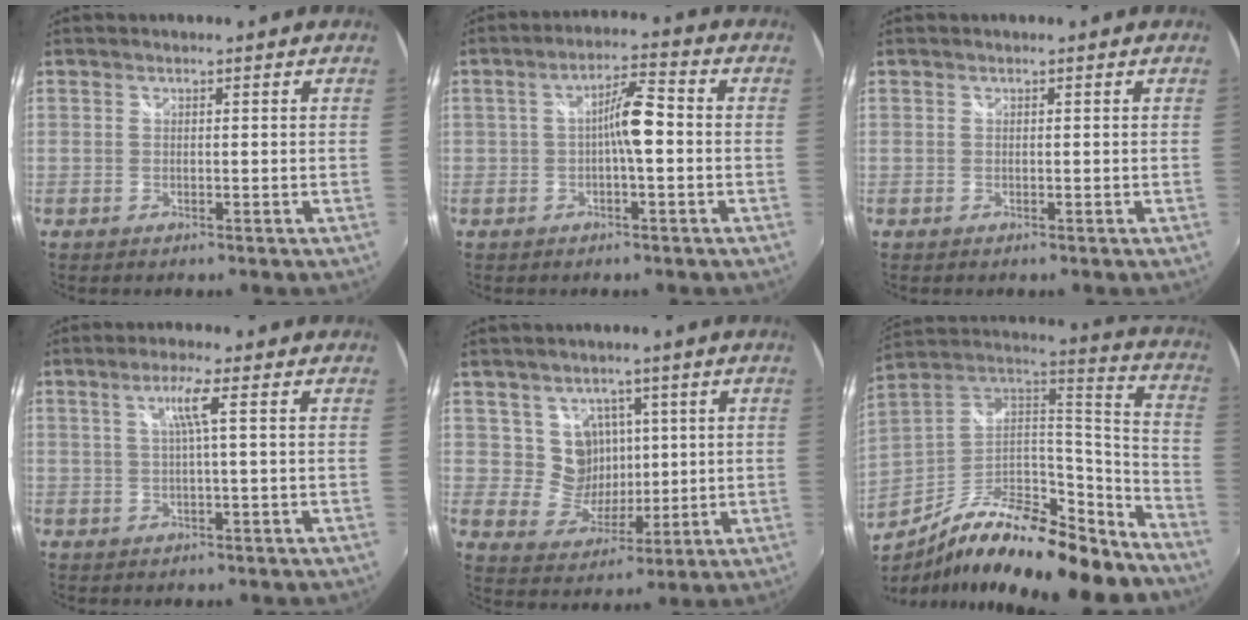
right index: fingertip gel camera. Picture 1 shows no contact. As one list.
[{"total": 5.0, "force": [-0.4, -0.9, 4.9], "torque": [-0.079, 0.005, -0.003]}, {"total": 0.0}, {"total": 4.0, "force": [0.9, -0.8, 3.8], "torque": [-0.070, 0.002, 0.019]}, {"total": 7.3, "force": [2.4, 6.8, 1.5], "torque": [-0.029, 0.002, 0.053]}, {"total": 26.1, "force": [-19.4, 7.9, 15.6], "torque": [-0.243, -0.007, -0.302]}]